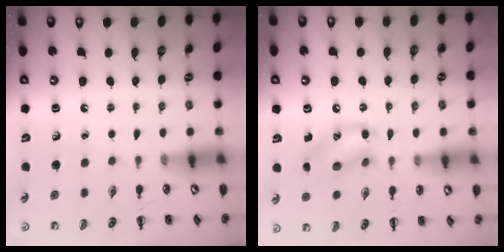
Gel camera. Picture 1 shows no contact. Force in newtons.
{"total": 12.2, "press": 12.0, "slide": 2.0}